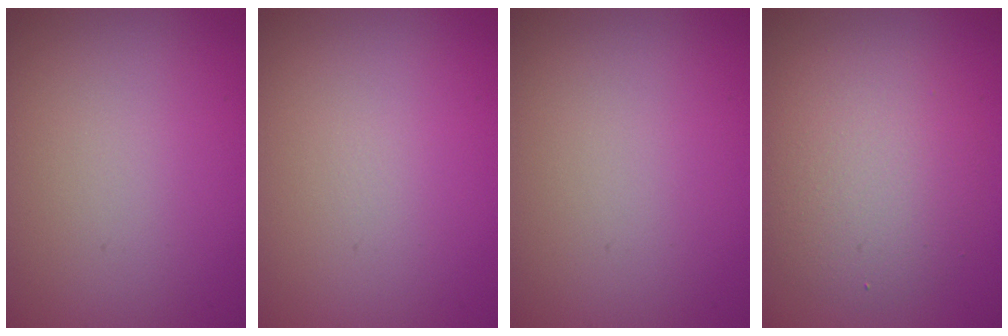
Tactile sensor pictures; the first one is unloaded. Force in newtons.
{"total": 0.0}
{"total": 0.0}
{"total": 5.0, "press": 5.0, "slide": 0.3}